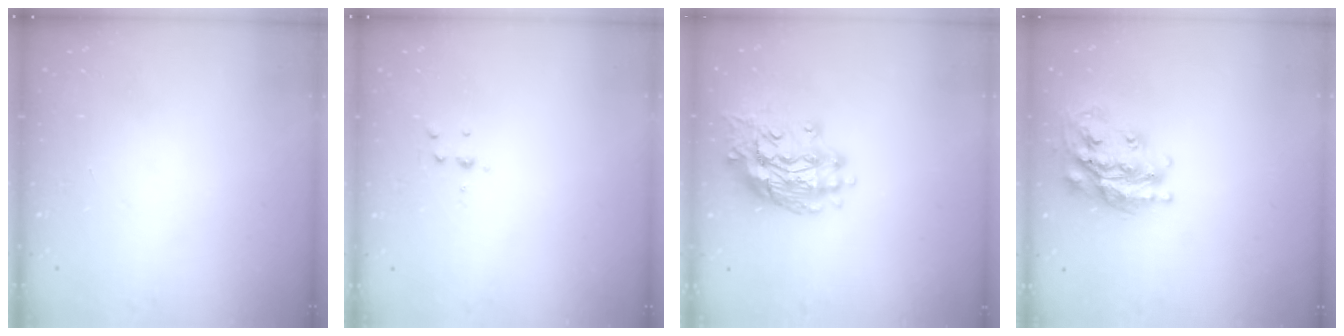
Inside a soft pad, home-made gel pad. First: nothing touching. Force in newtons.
{"total": 3.8, "press": 3.8, "slide": 0.4}
{"total": 15.0, "press": 14.9, "slide": 1.4}
{"total": 21.4, "press": 21.4, "slide": 1.6}